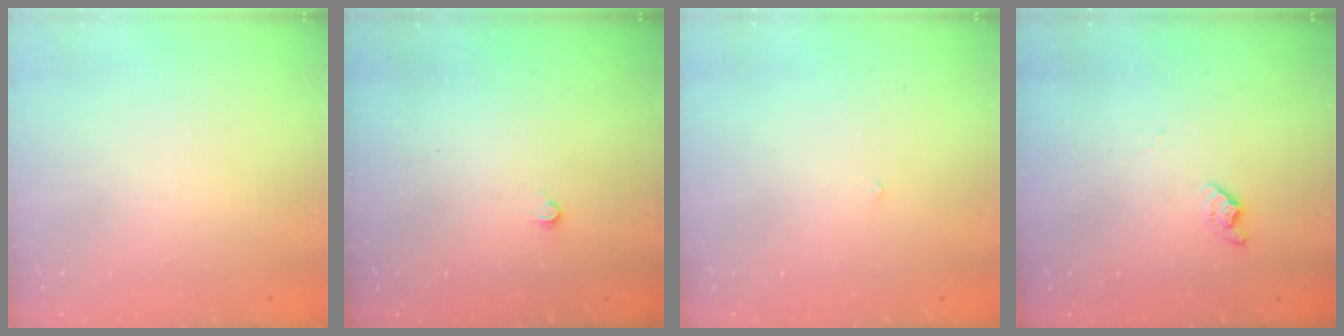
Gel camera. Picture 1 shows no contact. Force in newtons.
{"total": 2.2, "press": 2.2, "slide": 0.4}
{"total": 2.1, "press": 2.1, "slide": 0.4}
{"total": 6.5, "press": 6.5, "slide": 0.8}